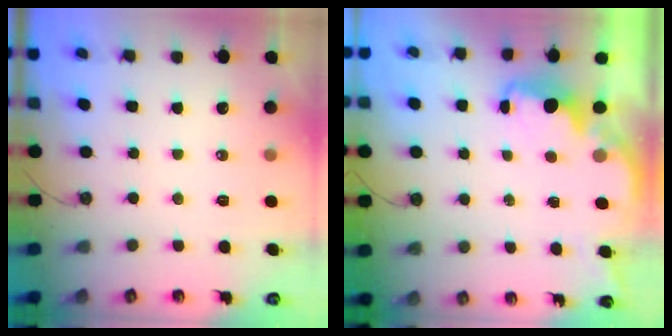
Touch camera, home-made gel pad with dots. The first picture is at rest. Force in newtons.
{"total": 2.2, "press": 2.0, "slide": 0.8}